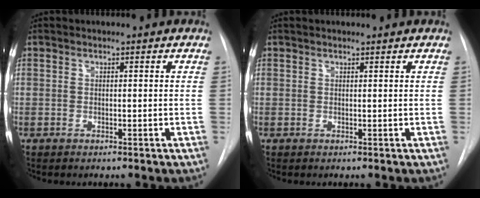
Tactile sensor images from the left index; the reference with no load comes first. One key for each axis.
{"total": 1.6, "fx": 1.5, "fy": 0.1, "fz": 0.4, "tx": -0.007, "ty": 0.013, "tz": 0.018}